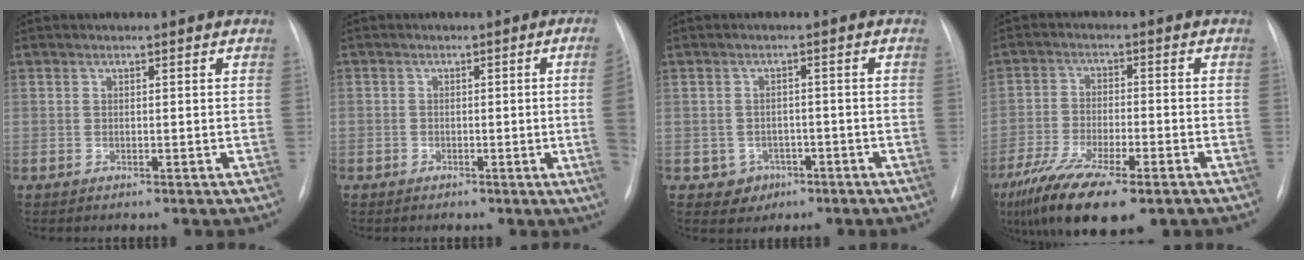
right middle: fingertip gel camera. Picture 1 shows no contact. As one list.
[{"total": 4.7, "force": [-1.0, -0.8, 4.6], "torque": [-0.048, -0.004, -0.018]}, {"total": 3.5, "force": [-1.6, 3.1, 0.4], "torque": [0.001, 0.013, -0.014]}, {"total": 15.5, "force": [-10.5, 4.1, 10.6], "torque": [-0.206, -0.033, -0.175]}]